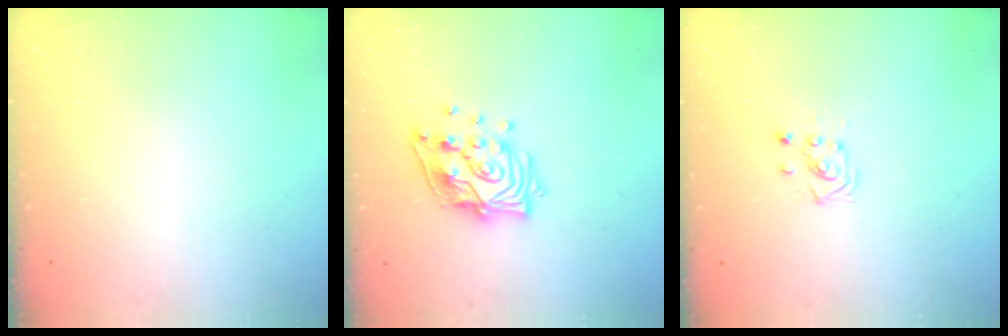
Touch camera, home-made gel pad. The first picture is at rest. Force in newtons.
{"total": 14.1, "press": 14.0, "slide": 1.2}
{"total": 2.6, "press": 2.5, "slide": 0.7}